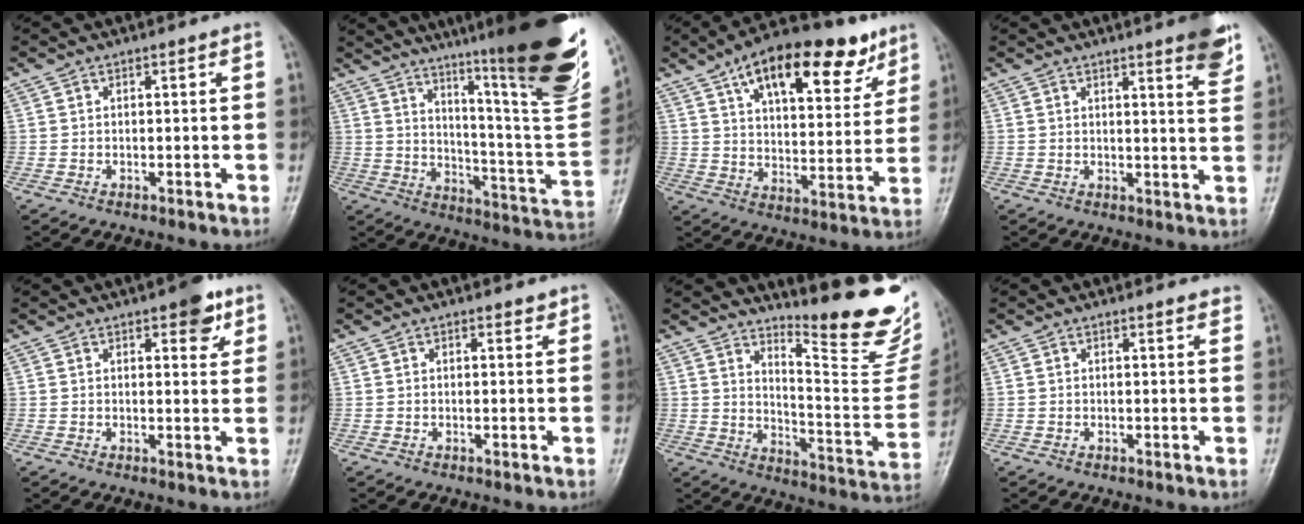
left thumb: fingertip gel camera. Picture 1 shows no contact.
{"total": 31.3, "force": [19.7, 3.9, 24.1], "torque": [-0.295, -0.097, 0.283]}
{"total": 21.3, "force": [12.4, 9.5, 14.5], "torque": [-0.184, -0.025, 0.193]}
{"total": 6.1, "force": [4.0, 0.8, 4.5], "torque": [-0.048, -0.024, 0.048]}
{"total": 5.4, "force": [3.1, 2.3, 3.8], "torque": [-0.031, -0.012, 0.033]}
{"total": 1.2, "force": [0.9, 0.5, 0.5], "torque": [-0.003, -0.007, 0.011]}
{"total": 21.4, "force": [17.1, 4.1, 12.2], "torque": [-0.134, -0.161, 0.231]}
{"total": 1.7, "force": [1.6, 0.4, 0.6], "torque": [-0.004, -0.007, 0.015]}